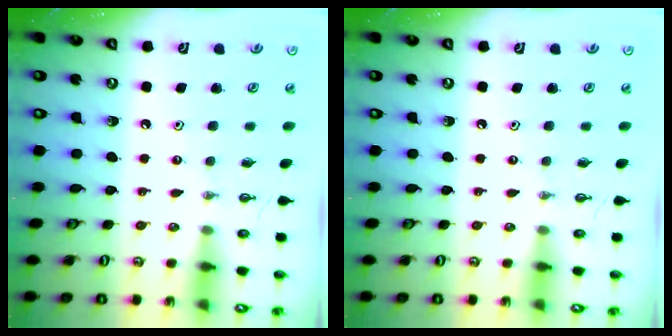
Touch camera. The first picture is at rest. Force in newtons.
{"total": 0.0}